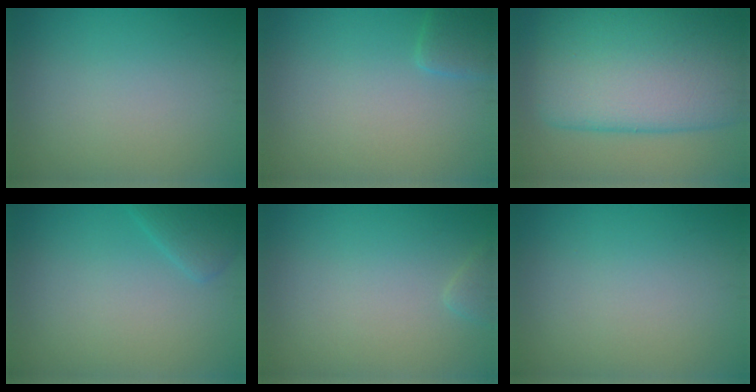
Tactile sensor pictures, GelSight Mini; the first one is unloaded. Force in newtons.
{"total": 1.6, "press": 1.6, "slide": 0.1}
{"total": 13.4, "press": 13.4, "slide": 0.4}
{"total": 1.9, "press": 1.9, "slide": 0.1}
{"total": 0.8, "press": 0.8, "slide": 0.1}
{"total": 0.0}